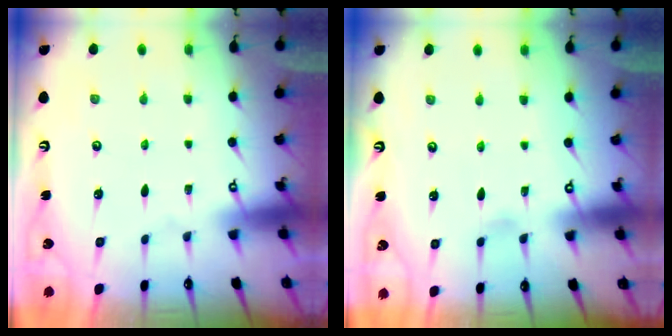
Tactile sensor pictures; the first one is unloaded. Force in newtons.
{"total": 2.5, "press": 2.5, "slide": 0.2}